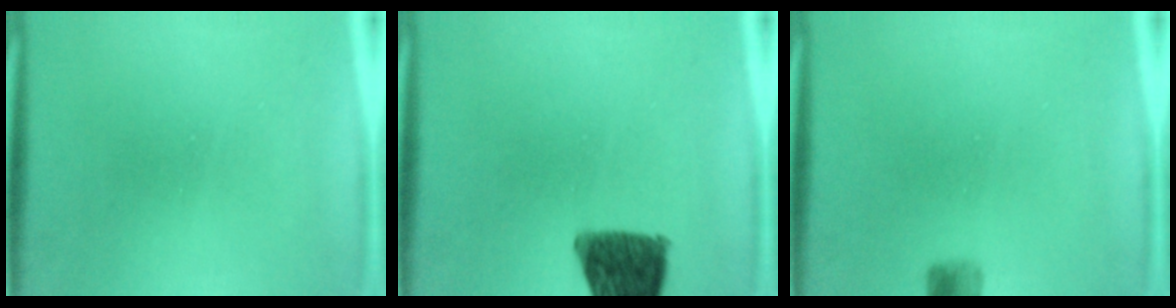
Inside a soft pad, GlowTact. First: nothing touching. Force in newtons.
{"total": 10.0}
{"total": 2.4}